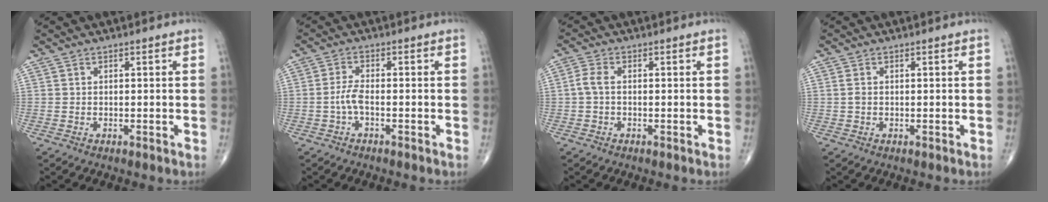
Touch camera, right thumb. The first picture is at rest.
{"total": 2.7, "force": [-1.0, 0.8, 2.4], "torque": [-0.054, 0.006, -0.023]}
{"total": 2.5, "force": [-0.3, 1.3, 2.1], "torque": [-0.048, 0.003, -0.012]}
{"total": 0.9, "force": [0.0, 0.5, 0.7], "torque": [-0.018, -0.001, 0.001]}